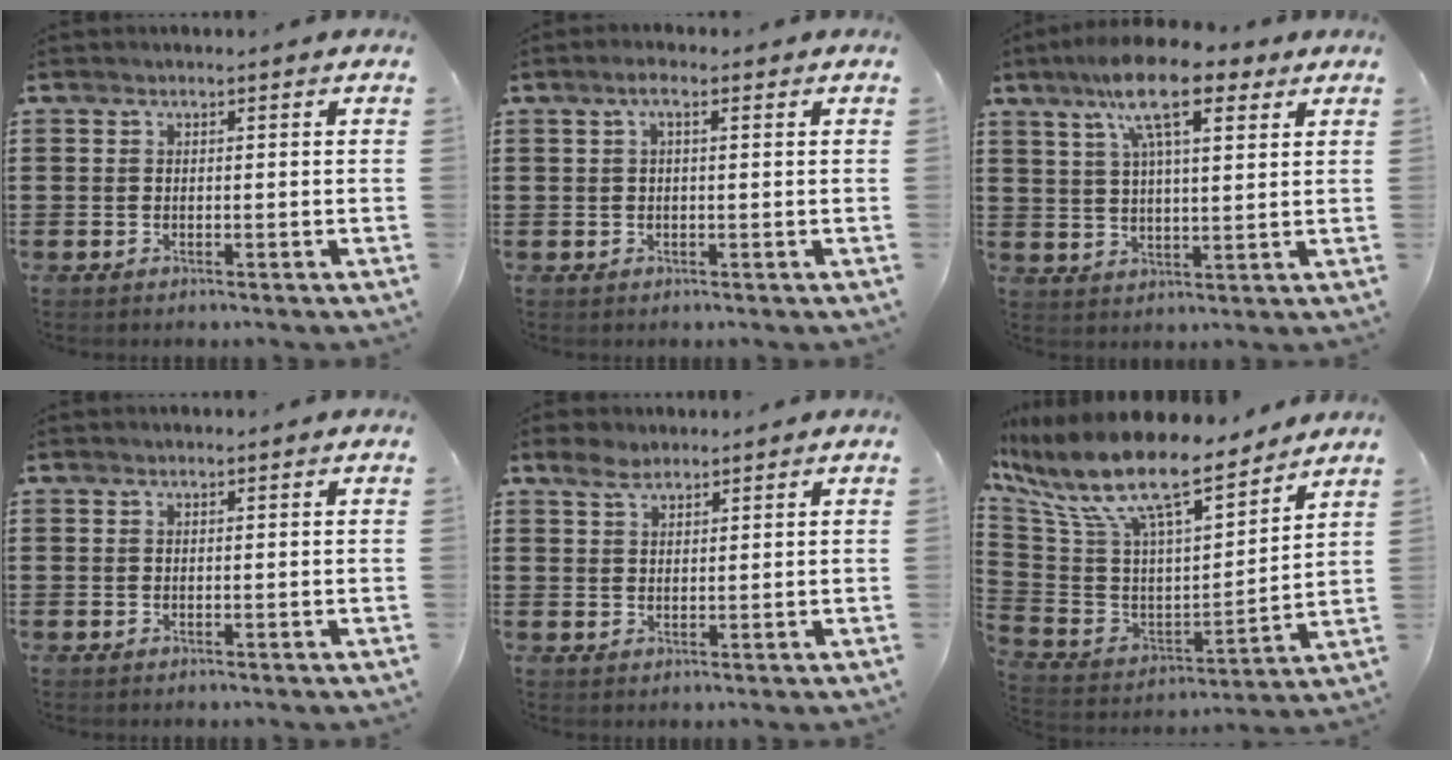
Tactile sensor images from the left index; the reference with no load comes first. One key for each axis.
{"total": 2.0, "fx": 0.8, "fy": 0.6, "fz": 1.8, "tx": -0.037, "ty": 0.006, "tz": 0.012}
{"total": 12.3, "fx": 7.9, "fy": 3.4, "fz": 8.9, "tx": -0.174, "ty": -0.006, "tz": 0.136}
{"total": 0.0}
{"total": 3.1, "fx": 2.4, "fy": 1.7, "fz": 1.0, "tx": -0.021, "ty": 0.006, "tz": 0.043}
{"total": 13.0, "fx": 10.0, "fy": 3.0, "fz": 7.7, "tx": -0.194, "ty": -0.067, "tz": 0.171}